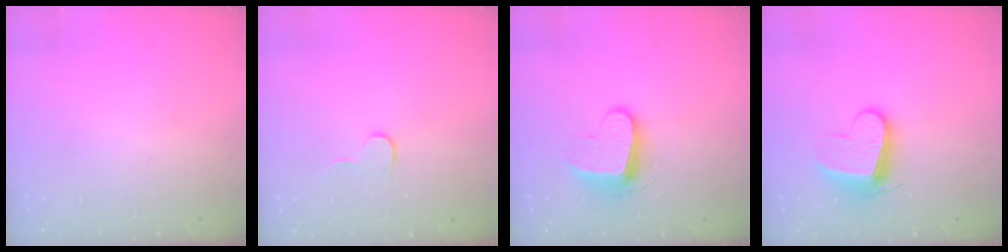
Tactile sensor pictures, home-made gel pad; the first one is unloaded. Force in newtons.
{"total": 5.5, "press": 5.5, "slide": 0.5}
{"total": 9.3, "press": 9.3, "slide": 0.3}
{"total": 9.4, "press": 9.4, "slide": 0.2}